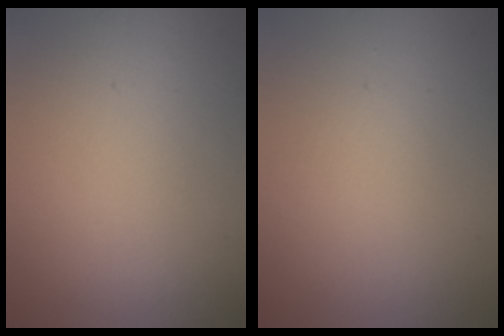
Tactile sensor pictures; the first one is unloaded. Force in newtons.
{"total": 0.7, "press": 0.7, "slide": 0.0}